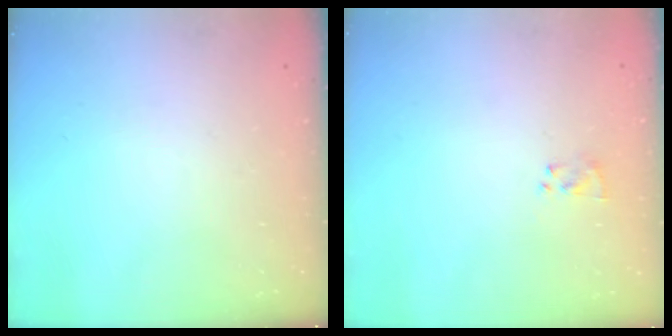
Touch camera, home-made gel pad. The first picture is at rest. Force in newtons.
{"total": 2.6, "press": 2.3, "slide": 1.3}